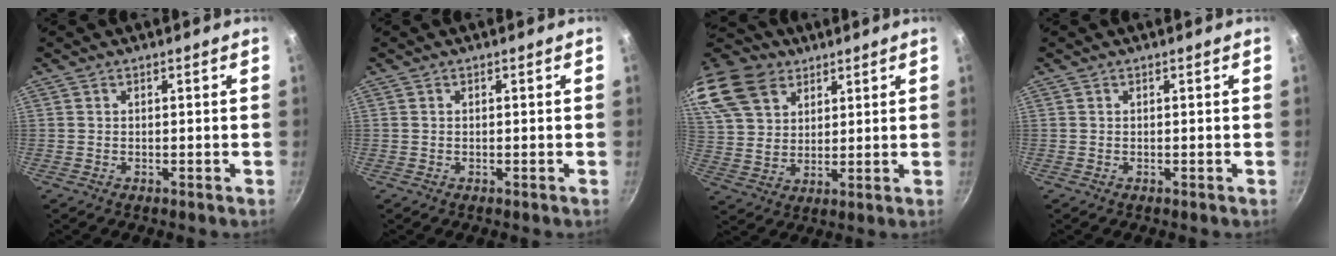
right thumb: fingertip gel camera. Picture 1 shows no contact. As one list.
[{"total": 0.0}, {"total": 18.2, "force": [11.2, 12.1, 7.6], "torque": [-0.154, -0.012, 0.217]}, {"total": 0.0}]